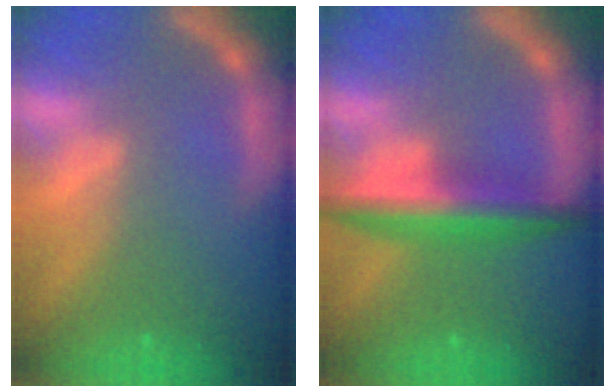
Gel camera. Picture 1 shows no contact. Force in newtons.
{"total": 5.5}